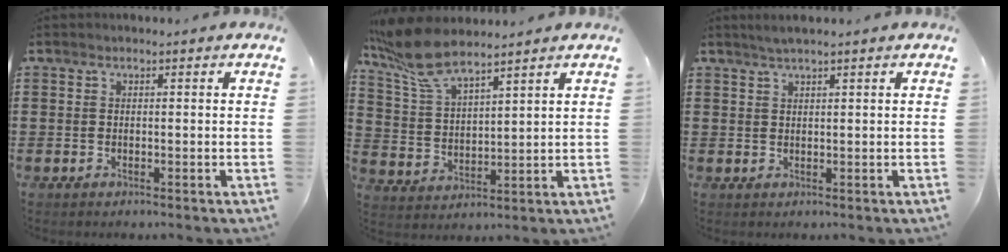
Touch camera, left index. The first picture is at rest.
{"total": 8.2, "force": [6.8, 1.3, 4.4], "torque": [-0.117, -0.025, 0.122]}
{"total": 1.5, "force": [1.3, 0.2, 0.7], "torque": [-0.015, 0.000, 0.024]}